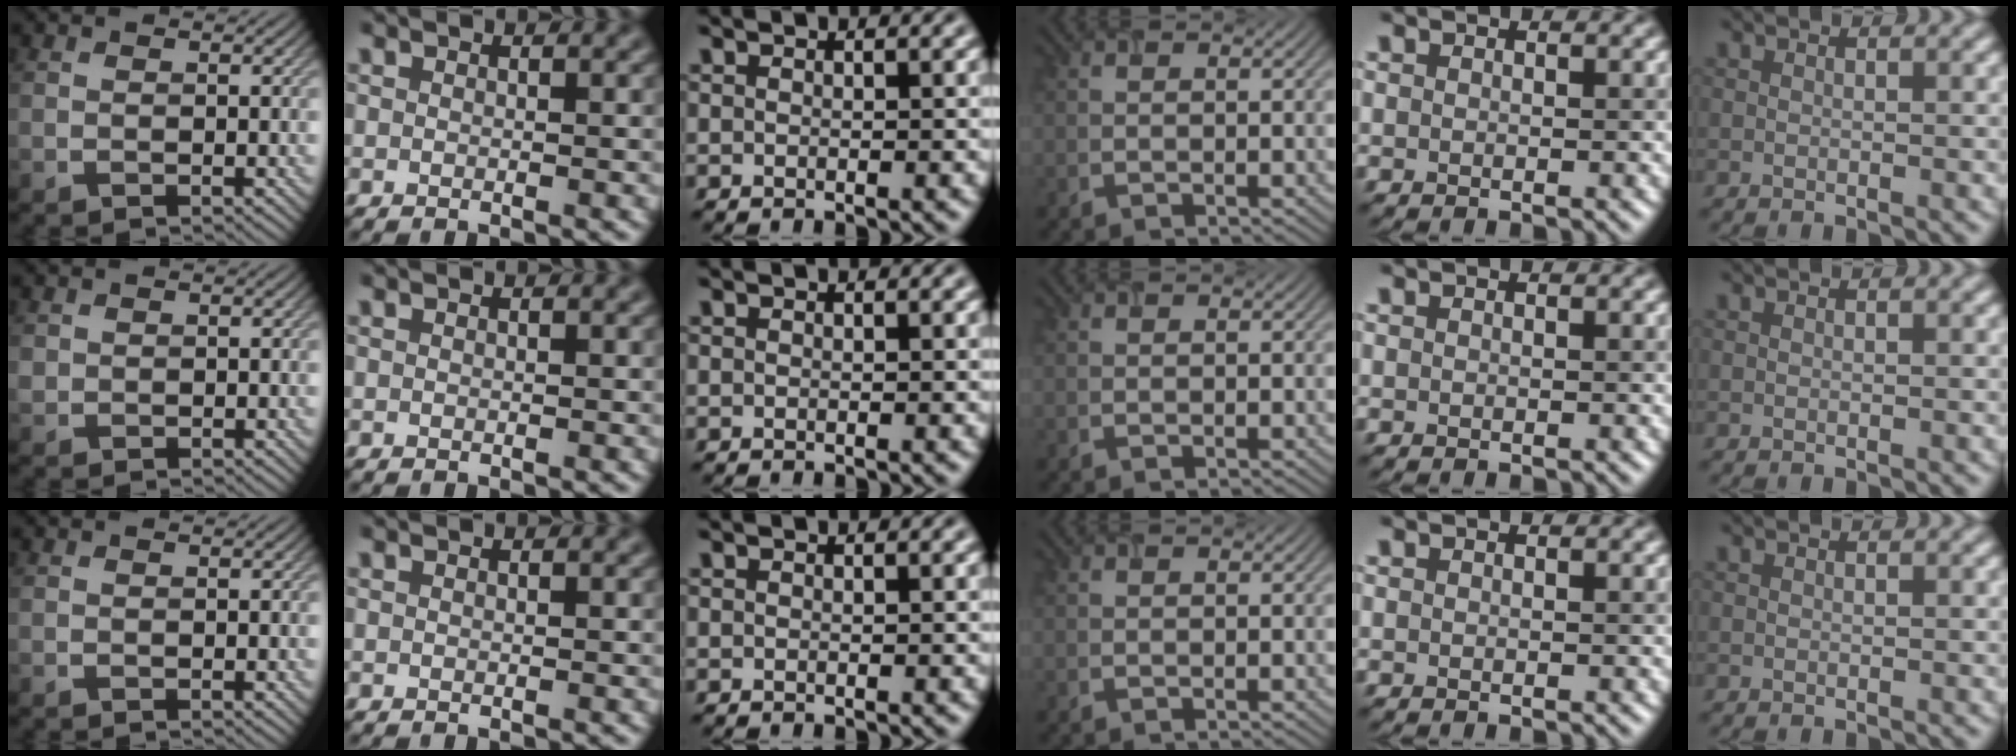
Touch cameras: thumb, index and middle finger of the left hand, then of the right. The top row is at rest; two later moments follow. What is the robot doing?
{"motion": "close", "object": "airpods case & airpods"}